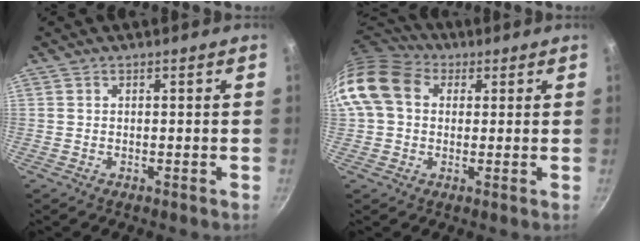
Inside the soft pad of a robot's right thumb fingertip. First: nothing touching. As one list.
[{"total": 13.0, "force": [2.6, 10.2, 7.6], "torque": [-0.132, 0.025, 0.031]}]